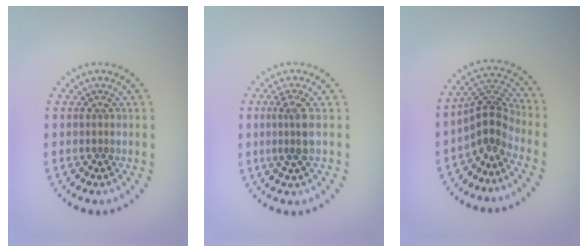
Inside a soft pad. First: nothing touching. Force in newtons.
{"total": 2.2, "press": 1.8, "slide": 1.2}
{"total": 3.4, "press": 2.4, "slide": 2.5}